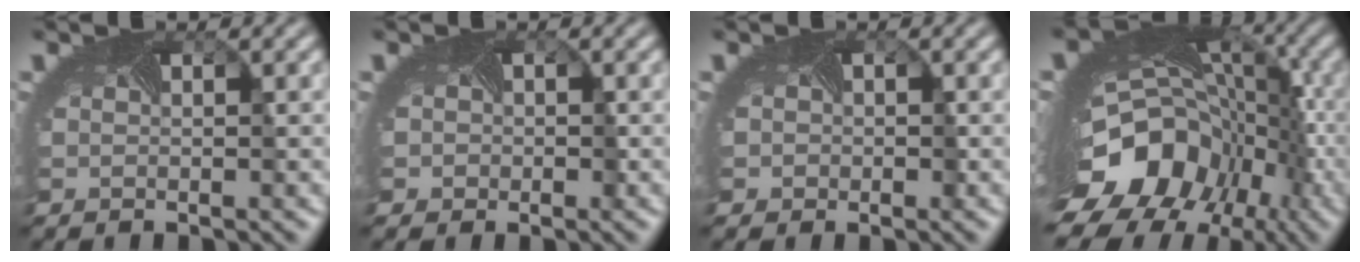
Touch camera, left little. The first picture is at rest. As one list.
[{"total": 3.1, "force": [0.0, 2.7, 1.5], "torque": [-0.007, 0.005, -0.008]}, {"total": 2.6, "force": [0.0, 2.3, 1.2], "torque": [-0.007, 0.004, -0.004]}, {"total": 17.6, "force": [-7.6, 12.8, 9.4], "torque": [-0.190, -0.022, -0.103]}]